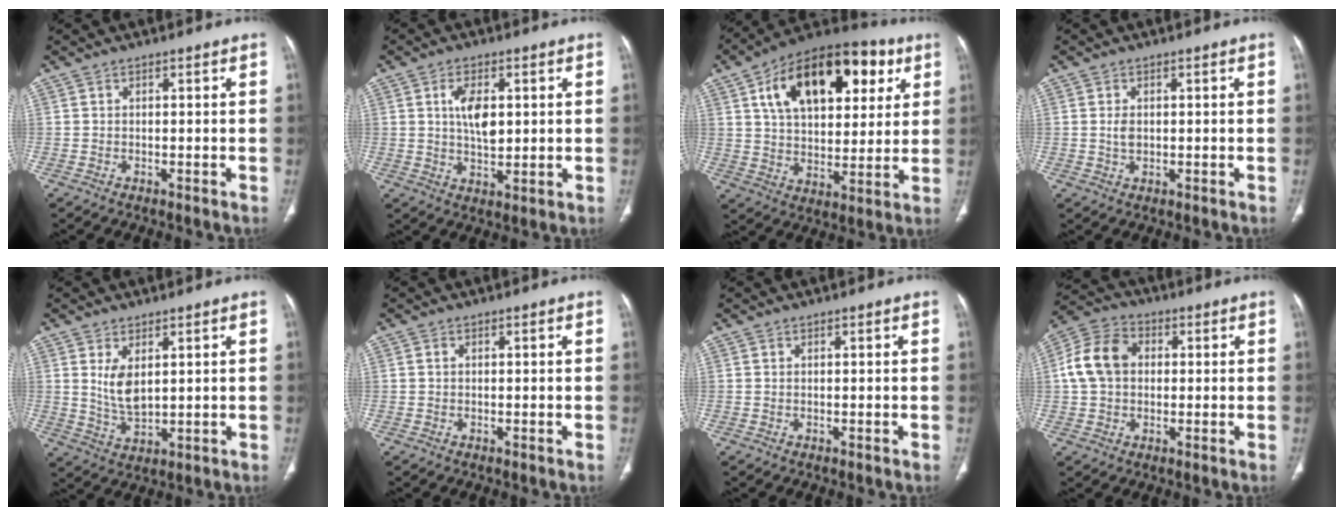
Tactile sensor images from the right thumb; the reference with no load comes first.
{"total": 7.1, "force": [1.6, 3.6, 5.9], "torque": [-0.094, -0.011, 0.028]}
{"total": 24.7, "force": [9.5, 13.8, 18.1], "torque": [-0.248, 0.004, 0.148]}
{"total": 2.2, "force": [0.2, 1.4, 1.7], "torque": [-0.031, -0.002, 0.006]}
{"total": 5.8, "force": [1.8, 2.9, 4.7], "torque": [-0.083, -0.018, 0.048]}
{"total": 0.5, "force": [0.1, 0.4, 0.3], "torque": [-0.006, 0.002, 0.001]}
{"total": 0.0}
{"total": 10.3, "force": [1.1, 7.9, 6.5], "torque": [-0.120, 0.026, 0.013]}